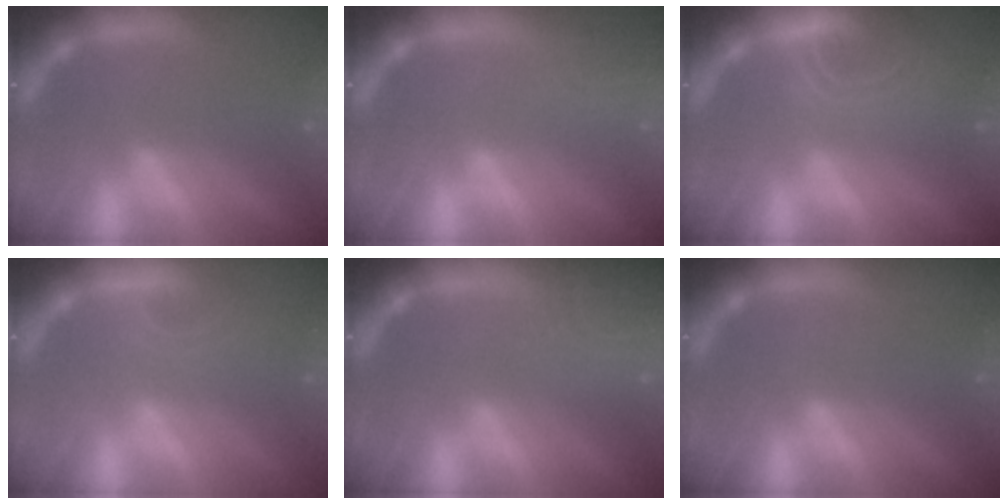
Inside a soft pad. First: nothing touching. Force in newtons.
{"total": 2.9}
{"total": 6.1}
{"total": 2.4}
{"total": 9.5}
{"total": 0.0}